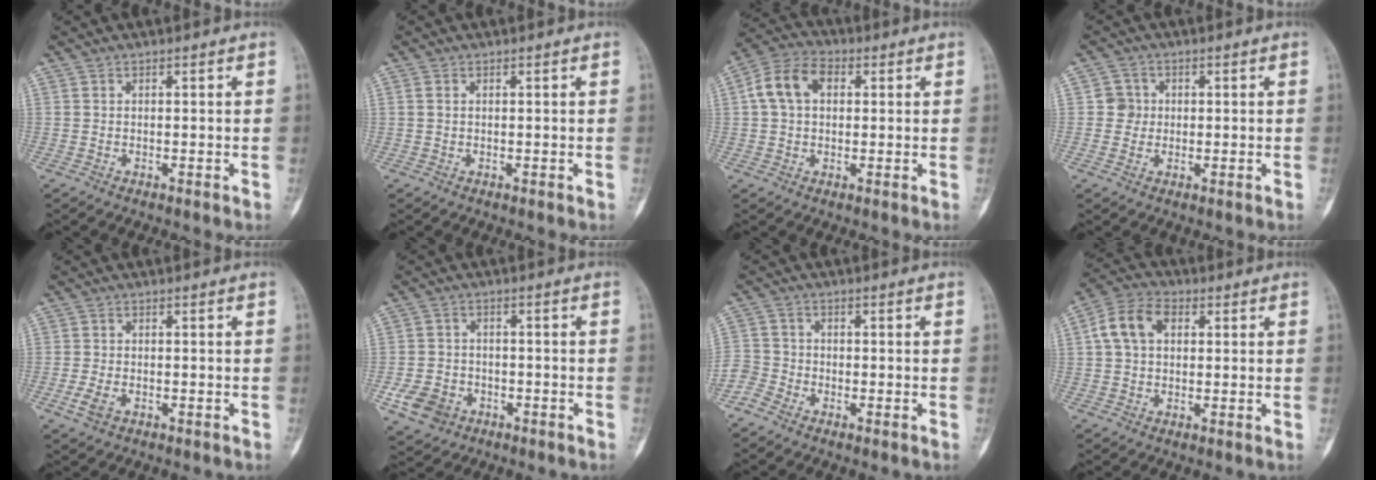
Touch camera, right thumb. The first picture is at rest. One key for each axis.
{"total": 0.8, "fx": 0.2, "fy": 0.6, "fz": 0.5, "tx": -0.009, "ty": 0.002, "tz": 0.006}
{"total": 9.1, "fx": 1.9, "fy": 6.3, "fz": 6.2, "tx": -0.116, "ty": 0.025, "tz": 0.029}
{"total": 3.1, "fx": 0.2, "fy": 3.1, "fz": 0.5, "tx": 0.017, "ty": 0.008, "tz": -0.002}
{"total": 3.1, "fx": -1.2, "fy": 1.8, "fz": 2.1, "tx": -0.048, "ty": 0.003, "tz": -0.022}
{"total": 6.9, "fx": -3.0, "fy": 5.5, "fz": 2.9, "tx": -0.043, "ty": 0.020, "tz": -0.045}
{"total": 3.5, "fx": -2.8, "fy": 2.1, "fz": 0.3, "tx": 0.003, "ty": 0.007, "tz": -0.068}
{"total": 8.5, "fx": 1.9, "fy": 5.9, "fz": 5.8, "tx": -0.109, "ty": 0.023, "tz": 0.028}